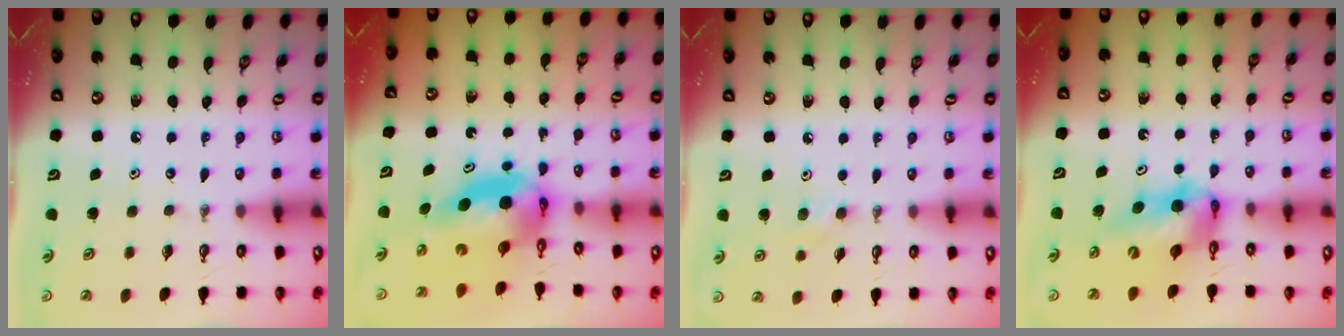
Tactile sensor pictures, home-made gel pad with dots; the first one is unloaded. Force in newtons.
{"total": 6.5, "press": 6.5, "slide": 0.9}
{"total": 7.2, "press": 6.2, "slide": 3.7}
{"total": 9.5, "press": 9.5, "slide": 1.0}